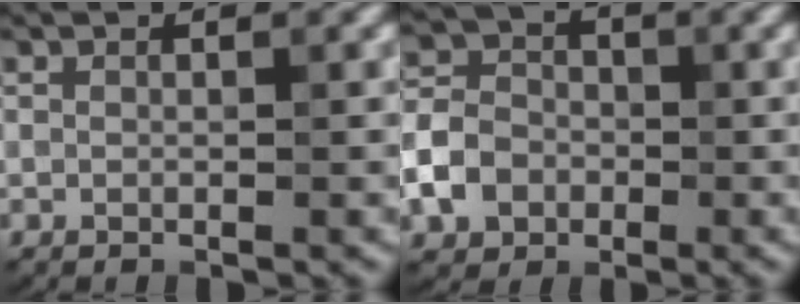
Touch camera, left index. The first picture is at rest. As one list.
[{"total": 4.9, "force": [-1.6, 4.0, 2.2], "torque": [-0.048, 0.006, -0.044]}]